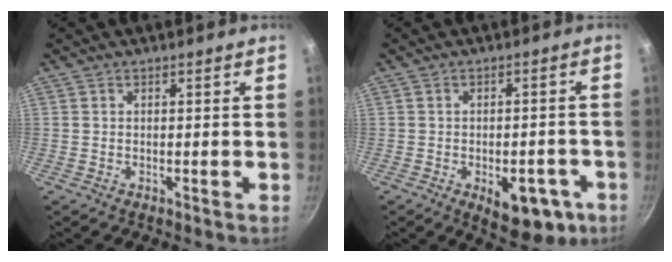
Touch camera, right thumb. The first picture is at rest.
{"total": 10.6, "force": [-4.0, 5.7, 8.0], "torque": [-0.060, 0.015, -0.039]}